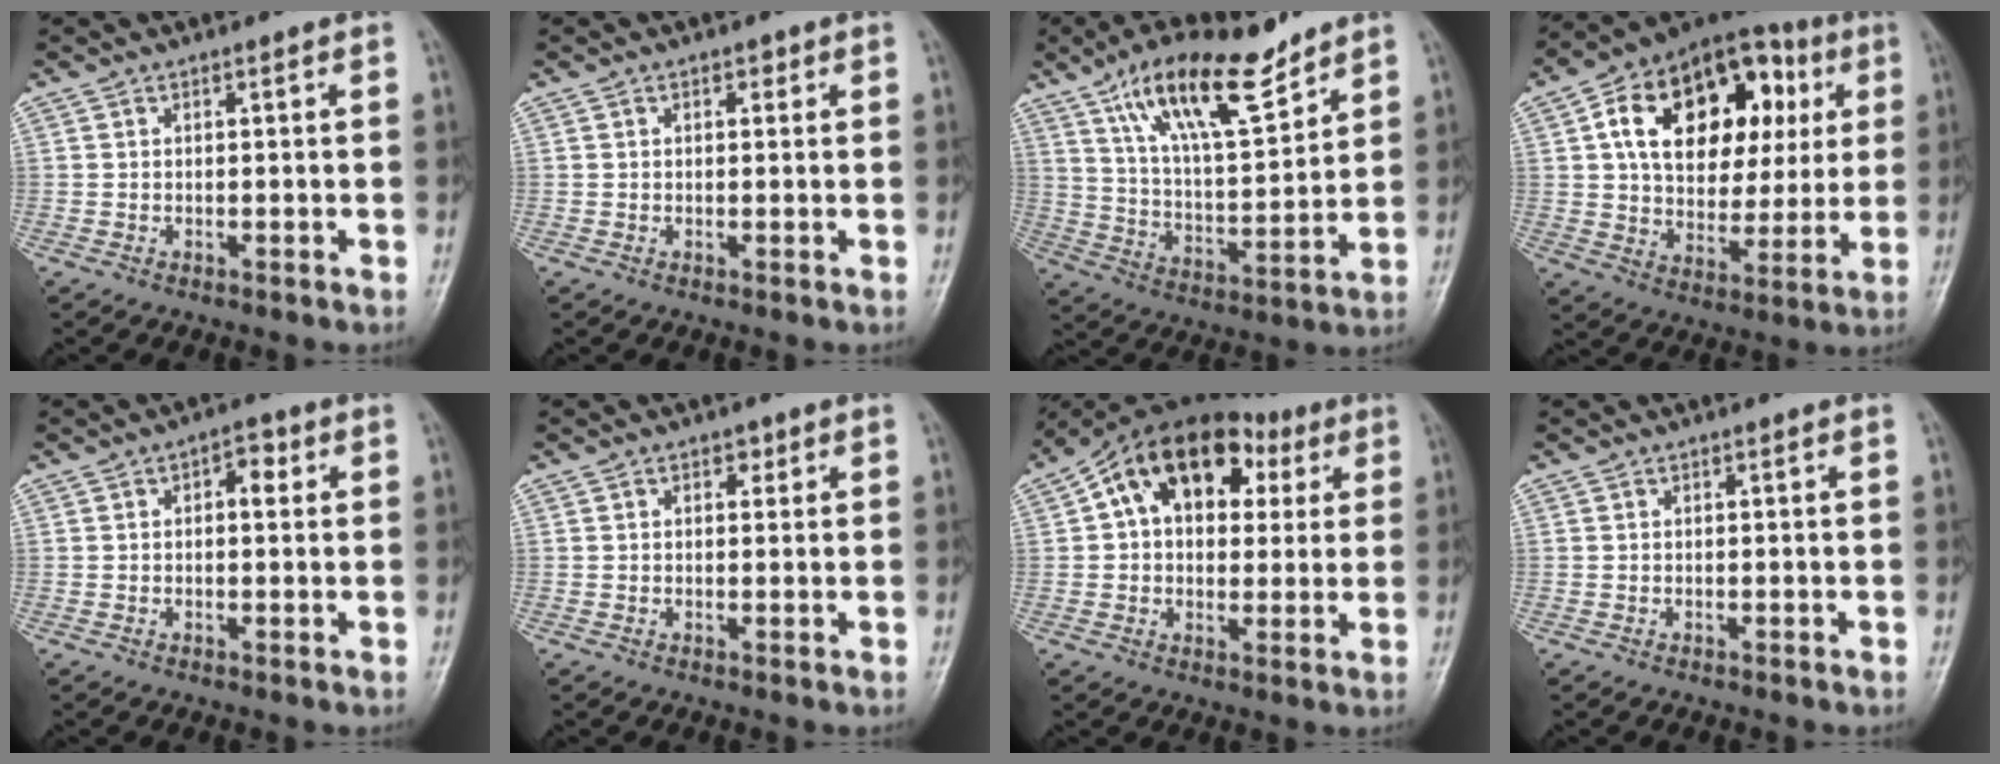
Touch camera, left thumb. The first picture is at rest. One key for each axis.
{"total": 1.3, "fx": 0.6, "fy": 0.8, "fz": 0.7, "tx": -0.001, "ty": 0.000, "tz": 0.005}
{"total": 17.8, "fx": 11.6, "fy": 6.1, "fz": 12.0, "tx": -0.183, "ty": -0.051, "tz": 0.213}
{"total": 24.3, "fx": 6.6, "fy": 15.6, "fz": 17.4, "tx": -0.233, "ty": 0.017, "tz": 0.101}
{"total": 3.8, "fx": 1.0, "fy": 2.1, "fz": 3.0, "tx": -0.029, "ty": 0.005, "tz": 0.008}
{"total": 1.6, "fx": 0.8, "fy": 1.2, "fz": 0.9, "tx": 0.001, "ty": -0.001, "tz": 0.007}
{"total": 16.6, "fx": 5.0, "fy": 11.2, "fz": 11.1, "tx": -0.140, "ty": 0.024, "tz": 0.073}
{"total": 0.0}